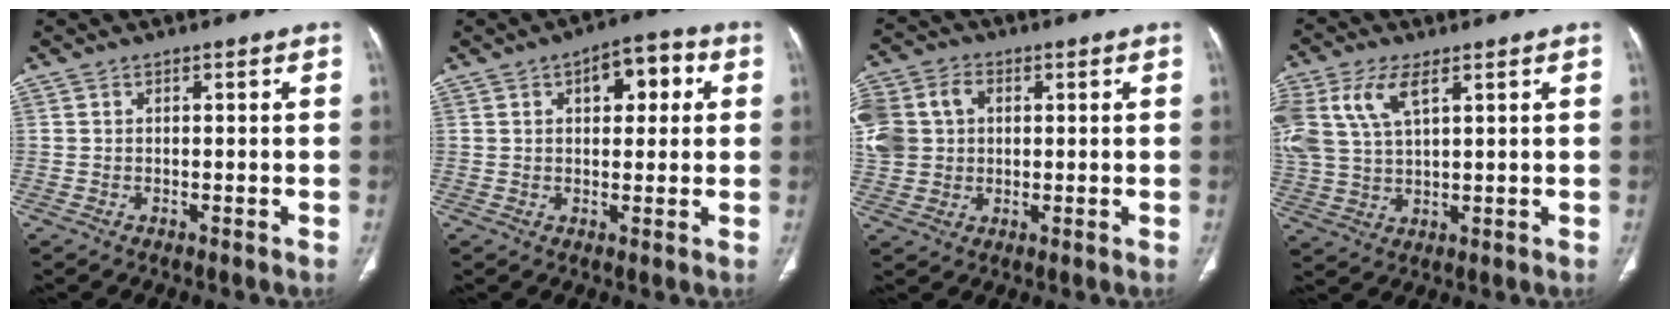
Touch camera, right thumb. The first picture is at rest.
{"total": 7.9, "force": [2.7, 4.1, 6.2], "torque": [-0.055, 0.010, 0.030]}
{"total": 15.9, "force": [3.1, 13.0, 8.6], "torque": [-0.218, 0.032, 0.063]}
{"total": 11.8, "force": [5.1, 5.8, 8.8], "torque": [-0.209, 0.000, 0.107]}